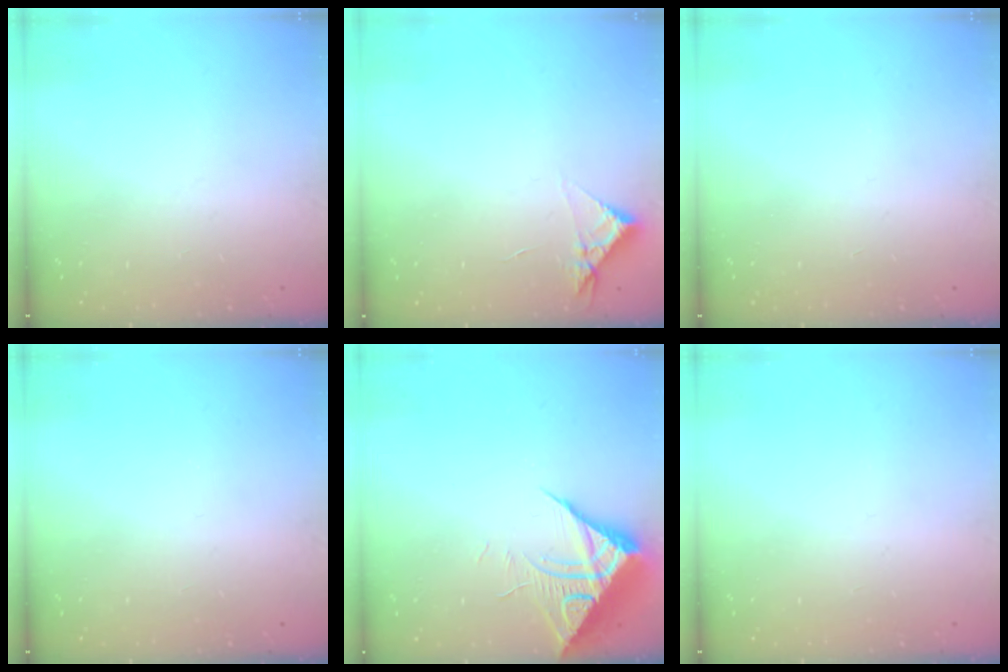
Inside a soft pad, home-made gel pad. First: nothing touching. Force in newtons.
{"total": 3.4, "press": 3.4, "slide": 0.5}
{"total": 0.0}
{"total": 0.0}
{"total": 10.0, "press": 10.0, "slide": 0.6}
{"total": 0.0}